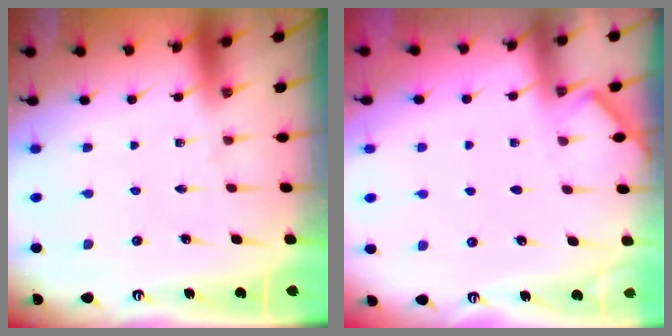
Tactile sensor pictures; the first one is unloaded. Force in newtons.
{"total": 2.8, "press": 2.8, "slide": 0.4}